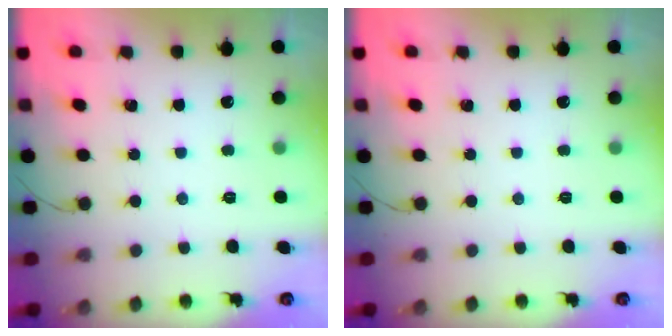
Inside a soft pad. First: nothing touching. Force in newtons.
{"total": 0.0}